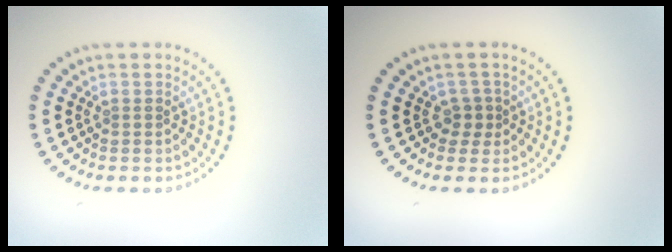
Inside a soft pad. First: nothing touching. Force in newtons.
{"total": 1.3, "press": 1.1, "slide": 0.7}